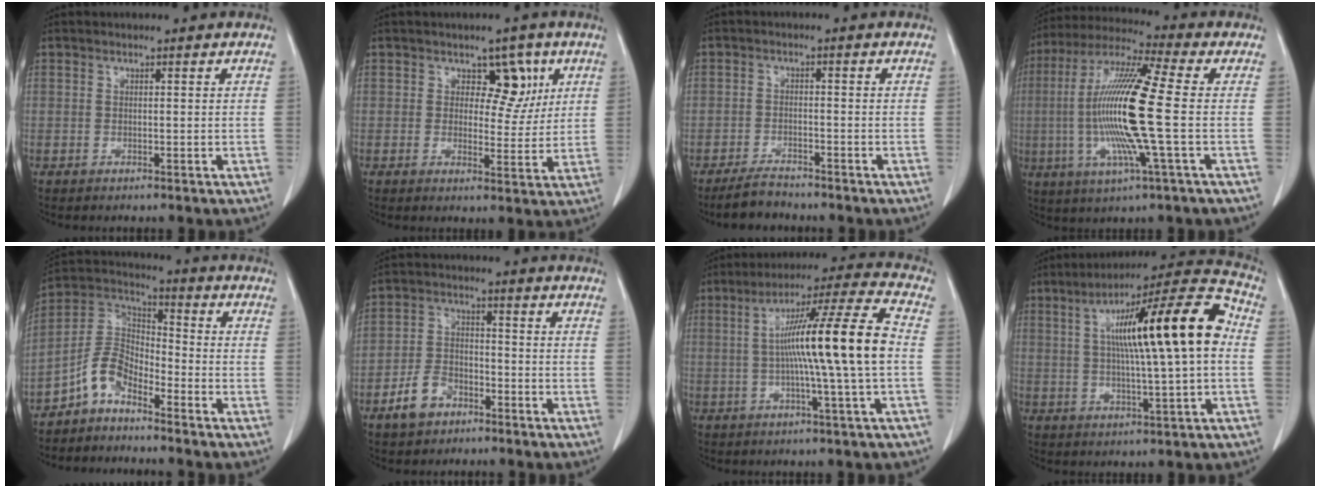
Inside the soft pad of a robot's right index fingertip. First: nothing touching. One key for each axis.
{"total": 5.6, "fx": 2.3, "fy": 3.7, "fz": 3.6, "tx": -0.031, "ty": 0.004, "tz": 0.032}
{"total": 3.7, "fx": -3.4, "fy": 1.1, "fz": 1.0, "tx": -0.023, "ty": -0.005, "tz": -0.060}
{"total": 17.0, "fx": -1.4, "fy": 0.1, "fz": 17.0, "tx": -0.346, "ty": -0.005, "tz": -0.040}
{"total": 7.1, "fx": -5.0, "fy": 3.5, "fz": 3.6, "tx": -0.077, "ty": 0.027, "tz": -0.106}
{"total": 6.5, "fx": -4.0, "fy": 4.1, "fz": 3.1, "tx": -0.072, "ty": 0.011, "tz": -0.070}
{"total": 15.3, "fx": -0.1, "fy": -1.4, "fz": 15.3, "tx": -0.248, "ty": 0.011, "tz": -0.009}
{"total": 18.6, "fx": 2.5, "fy": 1.4, "fz": 18.3, "tx": -0.281, "ty": 0.031, "tz": 0.031}